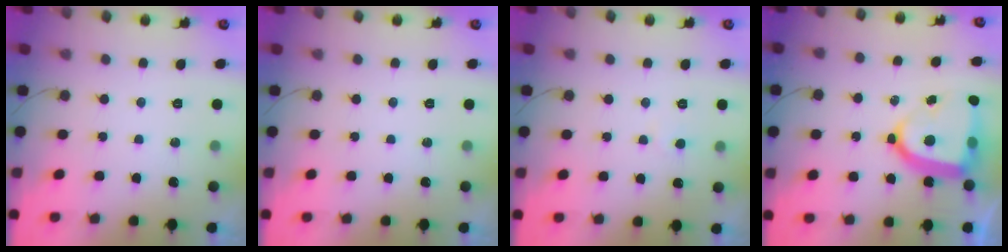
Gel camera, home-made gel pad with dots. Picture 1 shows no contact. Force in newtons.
{"total": 0.0}
{"total": 2.0, "press": 2.0, "slide": 0.2}
{"total": 17.5, "press": 17.5, "slide": 1.5}